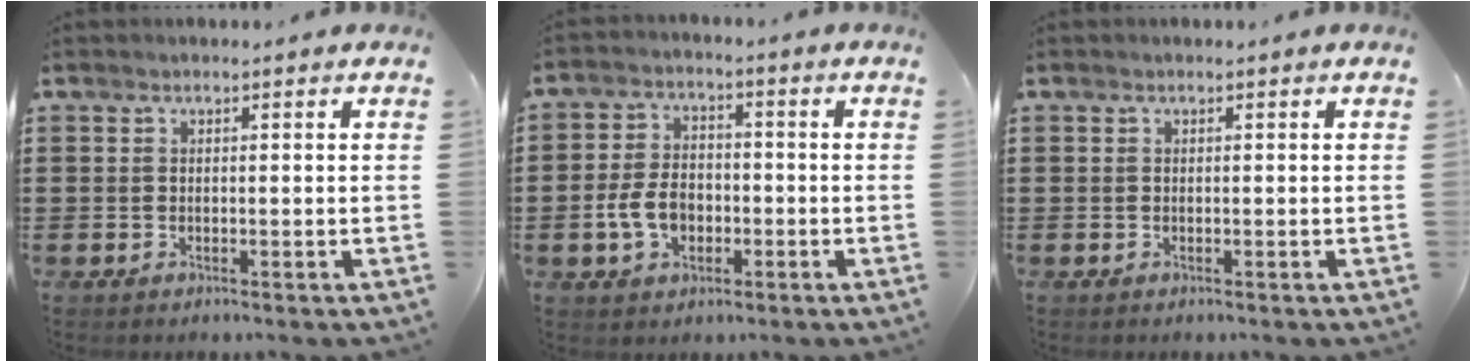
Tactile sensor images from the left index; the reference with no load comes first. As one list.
[{"total": 6.5, "force": [-1.8, 4.3, 4.5], "torque": [-0.108, 0.003, -0.039]}, {"total": 0.0}]